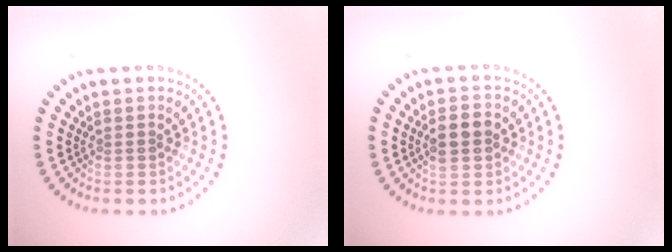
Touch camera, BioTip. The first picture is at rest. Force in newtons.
{"total": 3.3, "press": 3.3, "slide": 0.2}